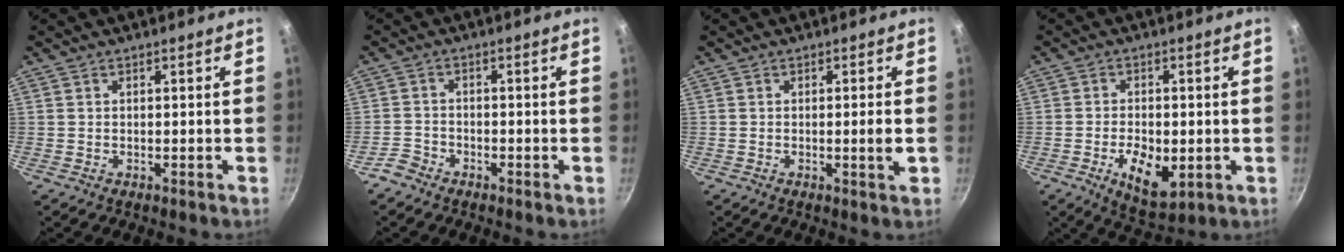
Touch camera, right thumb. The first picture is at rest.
{"total": 2.9, "force": [-2.4, 1.6, 0.5], "torque": [-0.012, 0.026, -0.047]}
{"total": 2.5, "force": [-0.4, 0.0, 2.5], "torque": [-0.038, -0.001, -0.006]}
{"total": 9.0, "force": [-2.3, 4.7, 7.3], "torque": [-0.110, -0.002, -0.026]}